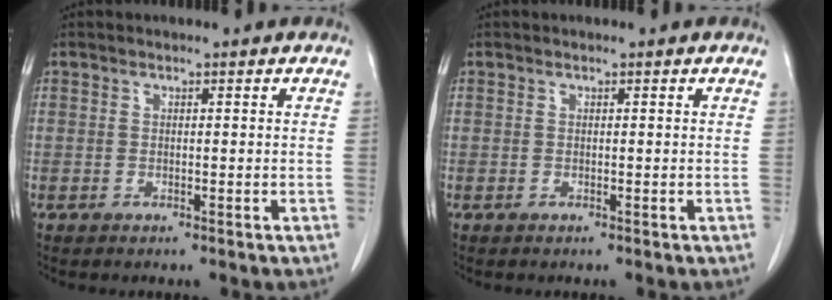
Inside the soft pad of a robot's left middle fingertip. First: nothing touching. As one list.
[{"total": 0.0}]